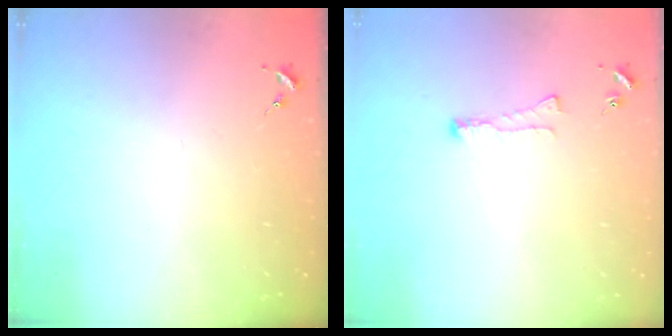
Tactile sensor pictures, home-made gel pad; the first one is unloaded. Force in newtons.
{"total": 4.1, "press": 4.1, "slide": 0.8}